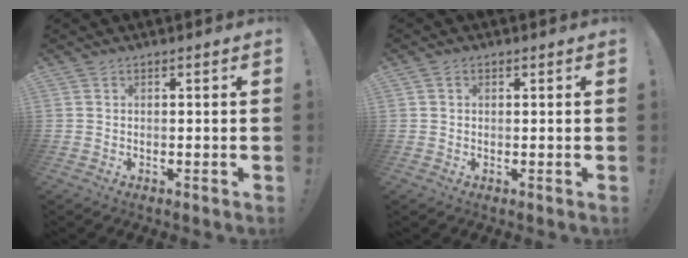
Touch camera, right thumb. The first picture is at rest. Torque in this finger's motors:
{"motor_torque": [0.07, -0.19, 0.07, -0.07, 0.05]}